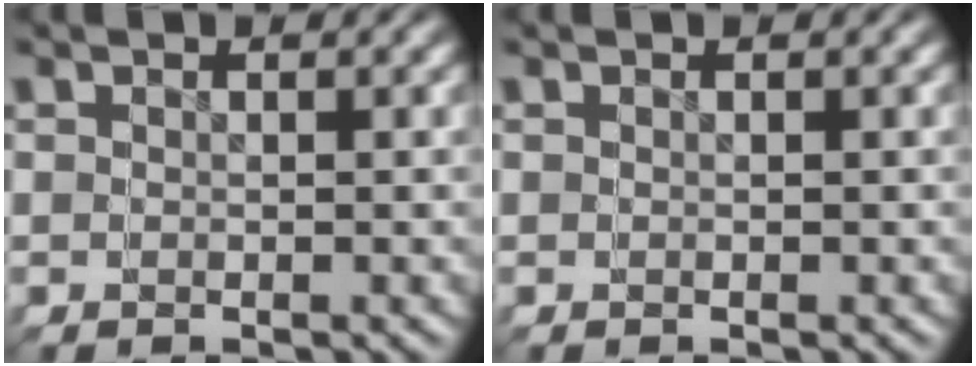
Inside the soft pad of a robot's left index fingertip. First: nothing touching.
{"total": 0.0}